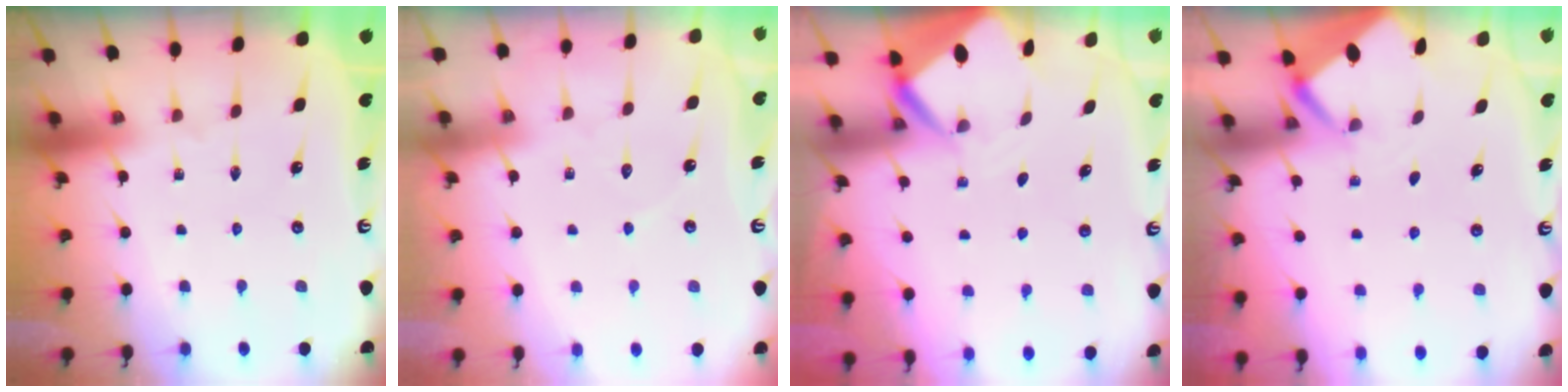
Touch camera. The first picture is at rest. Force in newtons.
{"total": 2.9, "press": 2.9, "slide": 0.2}
{"total": 4.2, "press": 4.2, "slide": 0.2}
{"total": 2.2, "press": 2.2, "slide": 0.2}